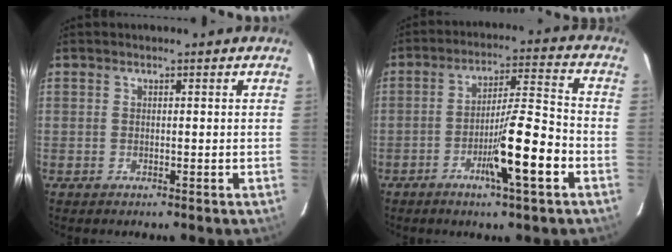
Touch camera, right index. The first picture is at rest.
{"total": 10.9, "force": [-4.5, 0.3, 9.9], "torque": [-0.164, 0.000, -0.073]}